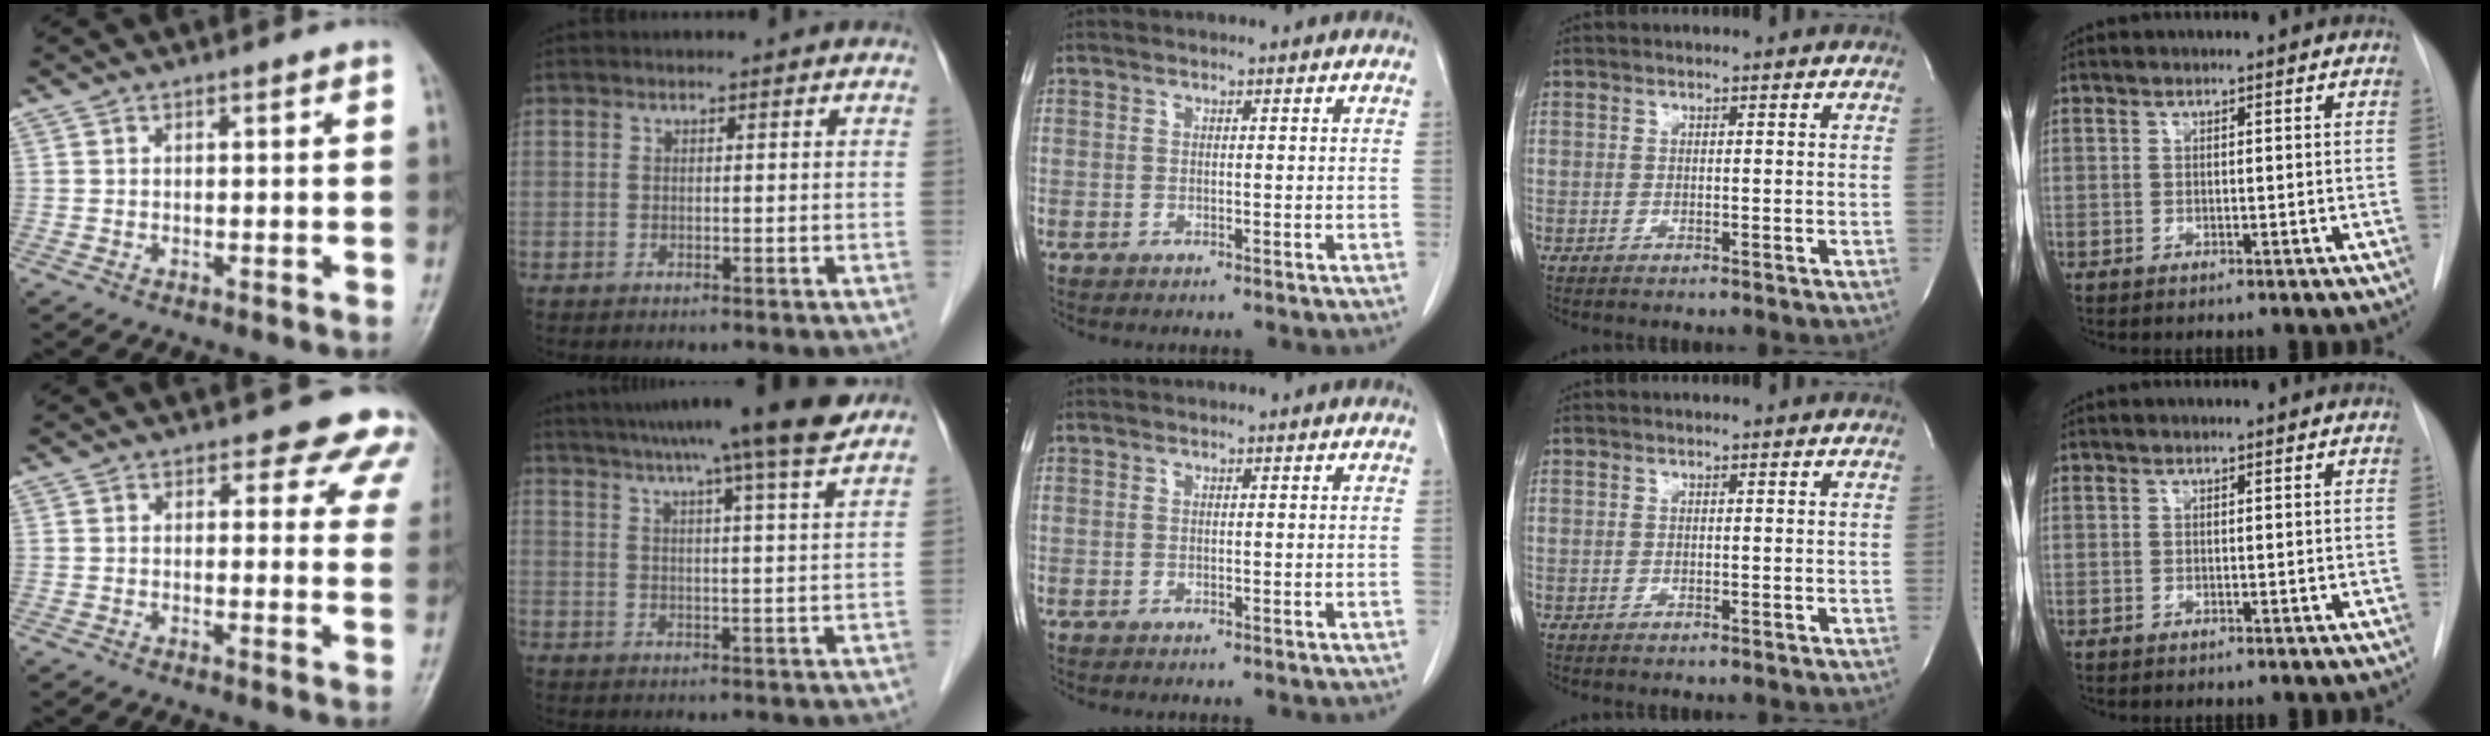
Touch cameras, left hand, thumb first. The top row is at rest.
{"thumb": {"total": 8.9, "force": [7.4, 4.2, 2.5], "torque": [0.023, -0.033, 0.054]}, "index": {"total": 15.8, "force": [13.0, -1.4, 8.9], "torque": [-0.146, 0.005, 0.172]}}